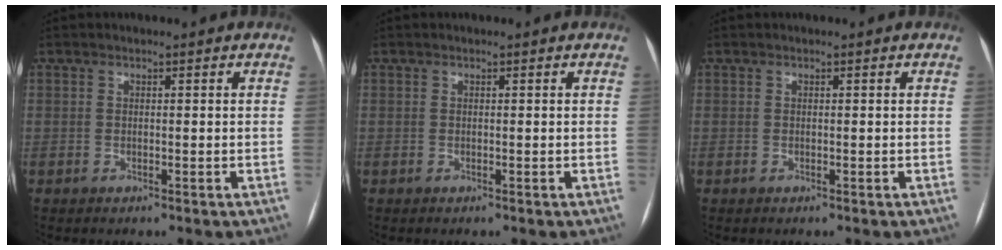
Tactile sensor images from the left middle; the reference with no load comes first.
{"total": 0.0}
{"total": 0.0}